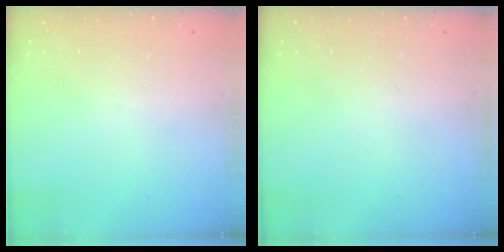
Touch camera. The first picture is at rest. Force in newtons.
{"total": 0.0}